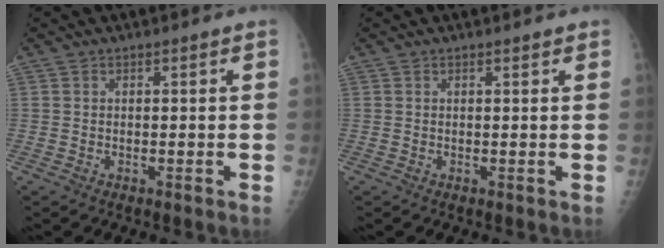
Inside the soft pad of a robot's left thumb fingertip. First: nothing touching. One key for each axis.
{"total": 1.0, "fx": 0.8, "fy": 0.2, "fz": 0.5, "tx": -0.006, "ty": 0.000, "tz": 0.009}